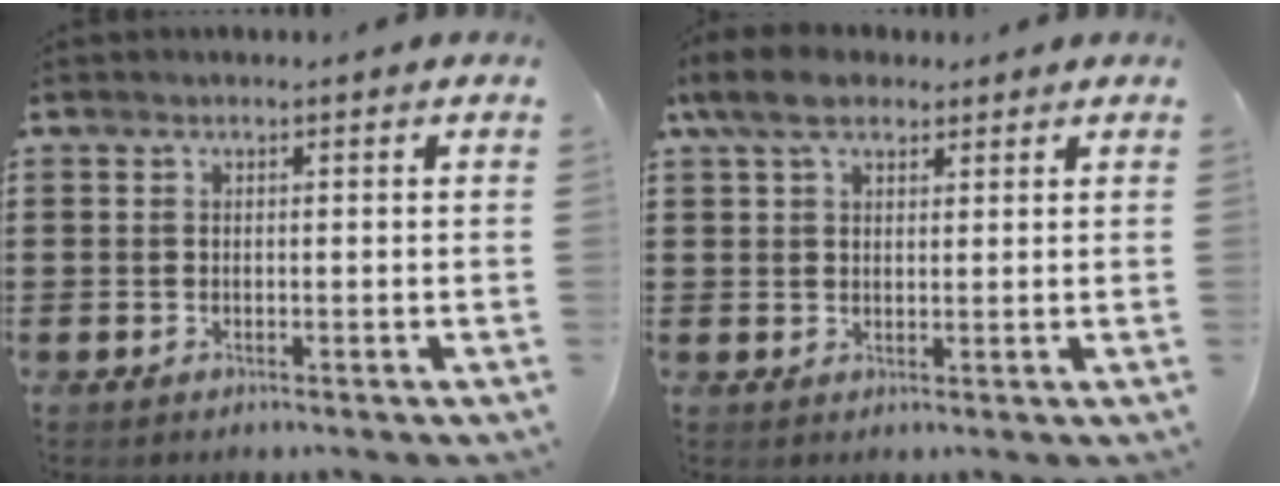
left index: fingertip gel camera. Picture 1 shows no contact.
{"total": 6.2, "force": [4.2, 3.0, 3.4], "torque": [-0.073, 0.004, 0.076]}